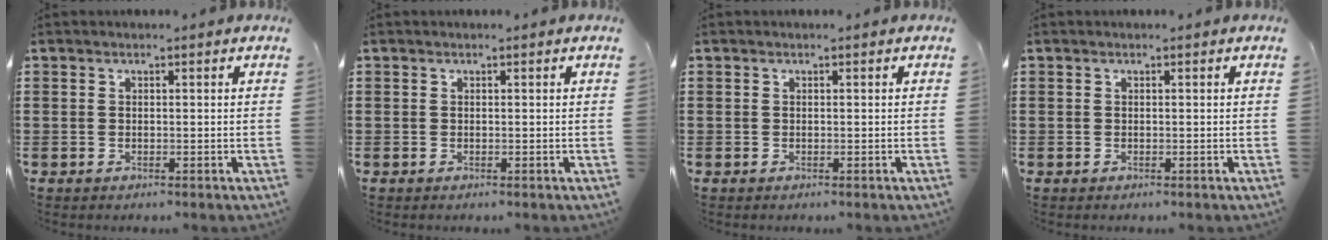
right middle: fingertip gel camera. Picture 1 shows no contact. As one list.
[{"total": 0.0}, {"total": 0.0}, {"total": 0.0}]